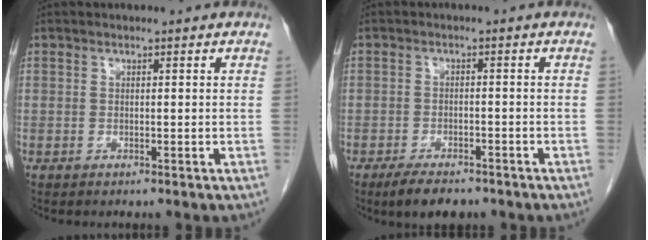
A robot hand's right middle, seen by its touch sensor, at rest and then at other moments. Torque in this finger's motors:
{"motor_torque": [1.12, -0.82, 0.09, 0.05]}